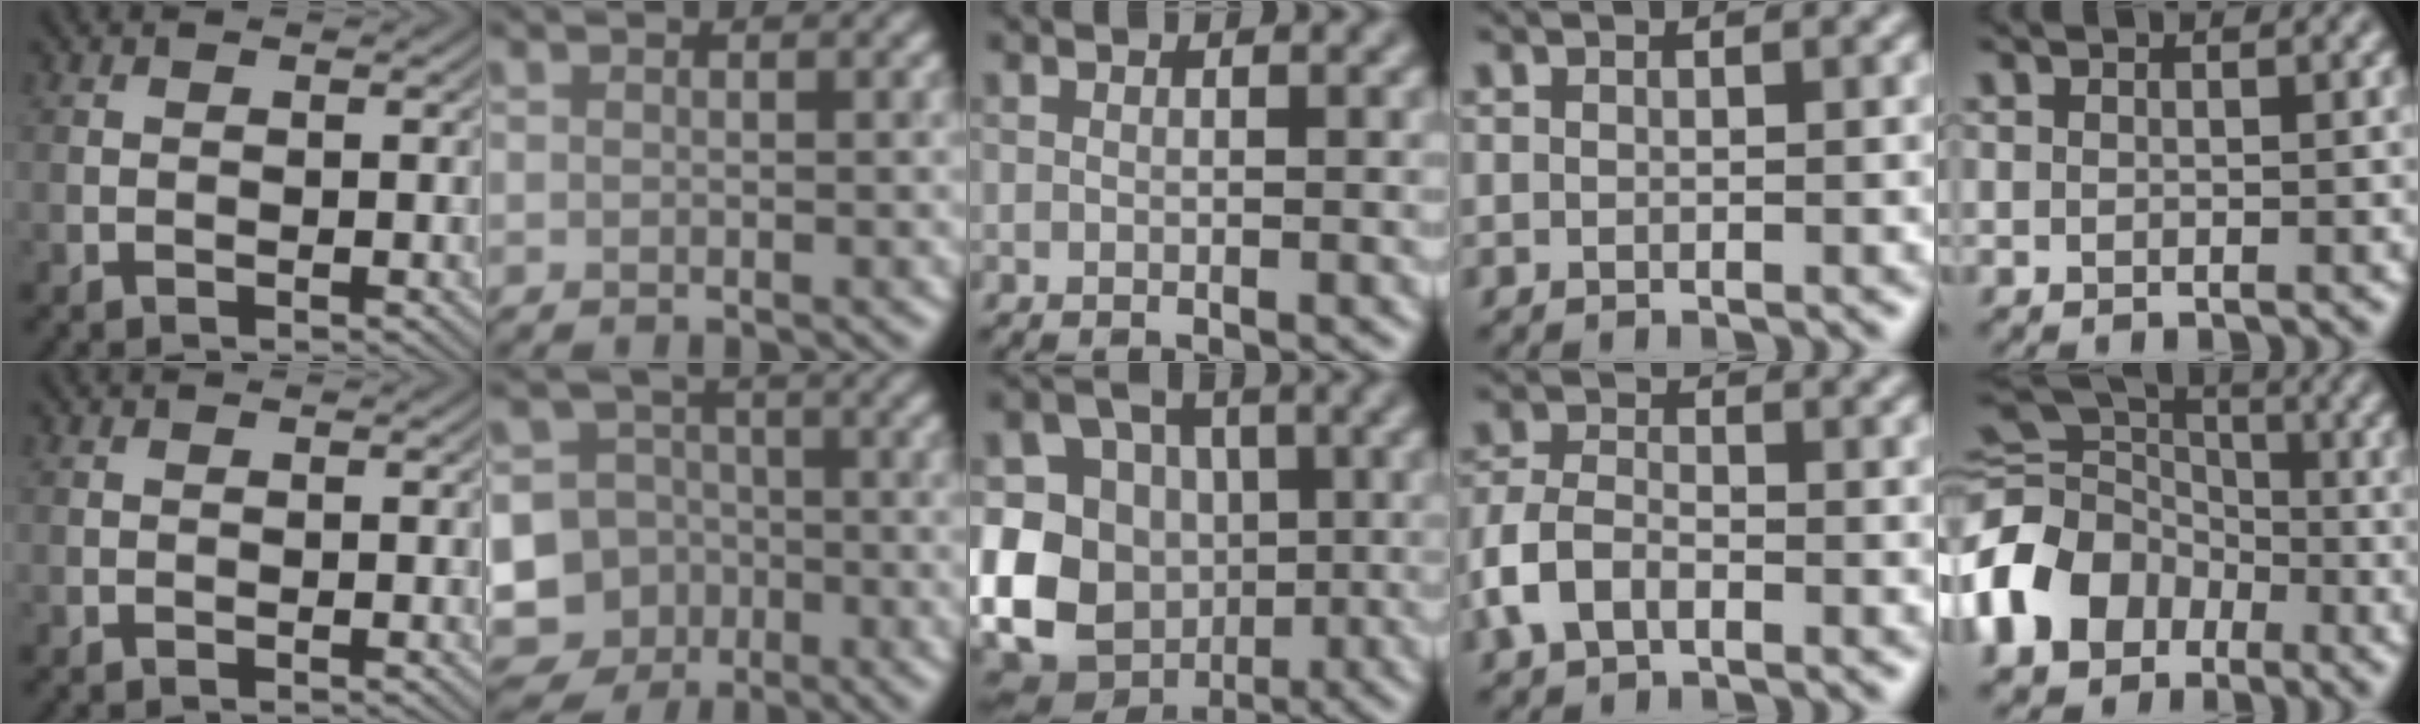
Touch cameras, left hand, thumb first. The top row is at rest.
{"index": {"total": 16.0, "force": [-6.2, 14.5, 3.1], "torque": [-0.100, -0.036, -0.116]}, "middle": {"total": 17.1, "force": [-3.9, 14.7, 7.8], "torque": [-0.164, -0.019, -0.082]}, "ring": {"total": 3.4, "force": [-1.6, 2.1, 2.2], "torque": [-0.049, 0.003, -0.040]}, "little": {"total": 13.5, "force": [-4.9, 10.9, 6.3], "torque": [-0.153, -0.011, -0.117]}}